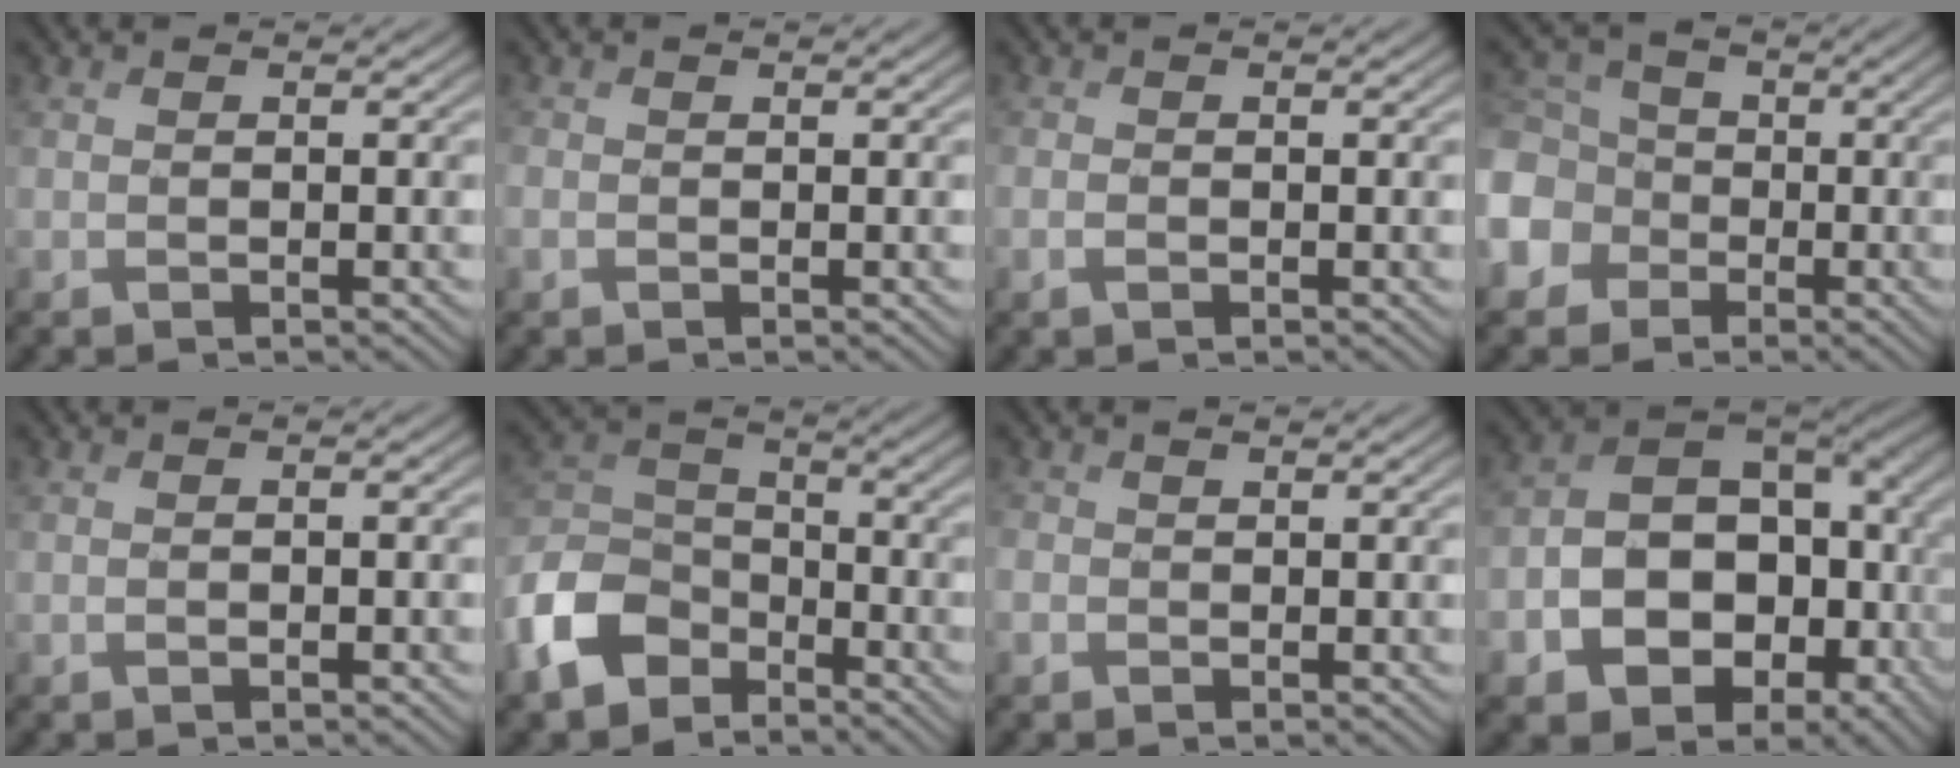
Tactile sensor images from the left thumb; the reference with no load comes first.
{"total": 0.9, "force": [-0.3, 0.8, 0.5], "torque": [-0.018, 0.000, -0.007]}
{"total": 1.0, "force": [-0.4, 0.5, 0.8], "torque": [-0.021, -0.001, -0.008]}
{"total": 8.8, "force": [-2.5, 7.8, 3.3], "torque": [-0.125, -0.013, -0.074]}
{"total": 0.9, "force": [-0.2, 0.2, 0.9], "torque": [-0.017, 0.001, -0.004]}
{"total": 10.2, "force": [-6.2, 6.4, 5.0], "torque": [-0.125, -0.010, -0.148]}
{"total": 1.2, "force": [-0.3, 1.1, 0.5], "torque": [-0.020, -0.001, -0.009]}
{"total": 16.0, "force": [-3.2, 11.8, 10.3], "torque": [-0.189, -0.043, -0.030]}